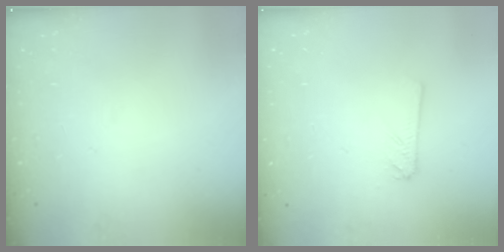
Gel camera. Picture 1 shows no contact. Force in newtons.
{"total": 2.4, "press": 2.4, "slide": 0.2}